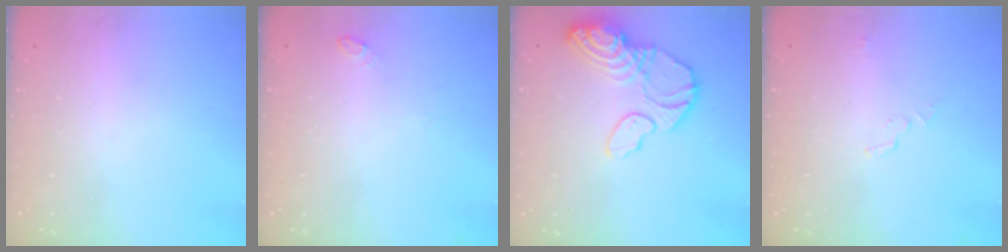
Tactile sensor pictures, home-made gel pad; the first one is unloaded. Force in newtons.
{"total": 12.2, "press": 4.2, "slide": 11.5}
{"total": 15.5, "press": 15.4, "slide": 2.1}
{"total": 2.8, "press": 2.8, "slide": 0.2}